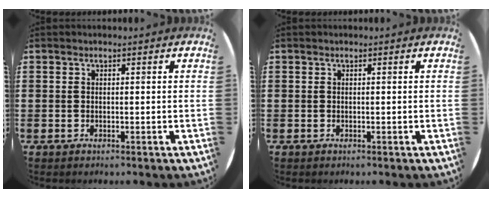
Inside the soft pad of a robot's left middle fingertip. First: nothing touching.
{"total": 0.0}